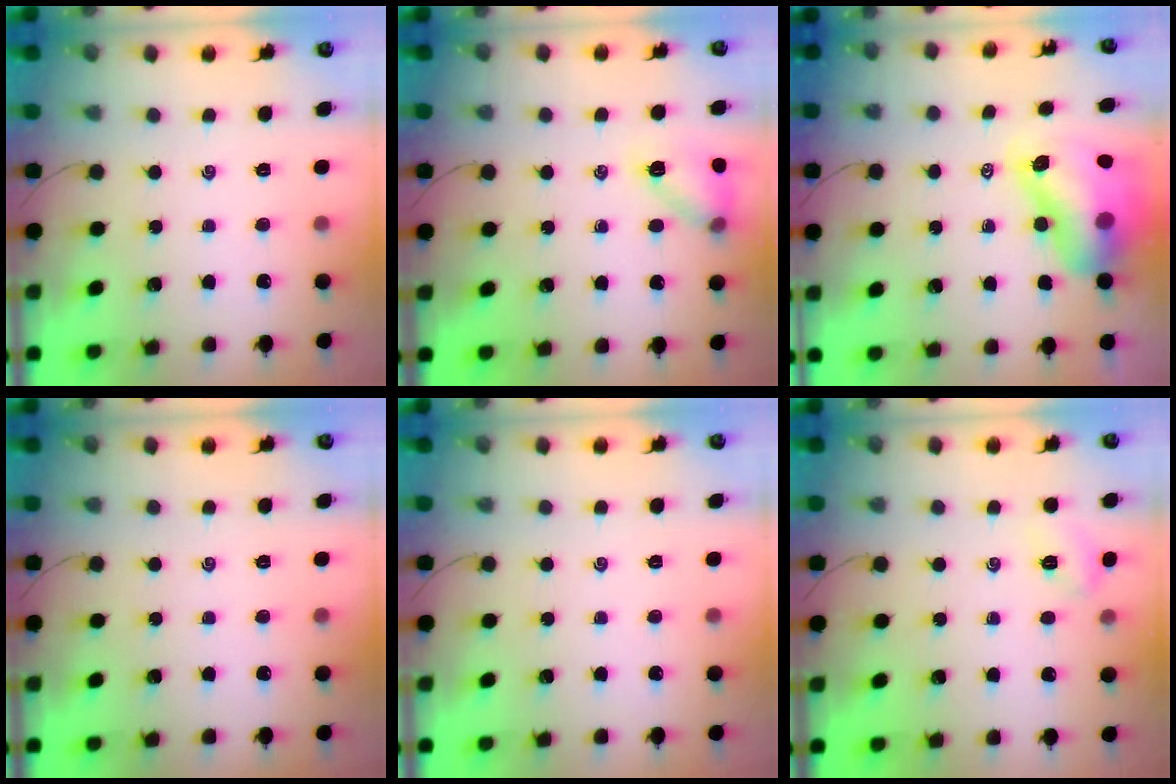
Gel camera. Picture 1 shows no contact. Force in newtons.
{"total": 11.3, "press": 11.2, "slide": 1.5}
{"total": 13.4, "press": 12.8, "slide": 4.0}
{"total": 0.0}
{"total": 0.0}
{"total": 5.3, "press": 5.1, "slide": 1.4}